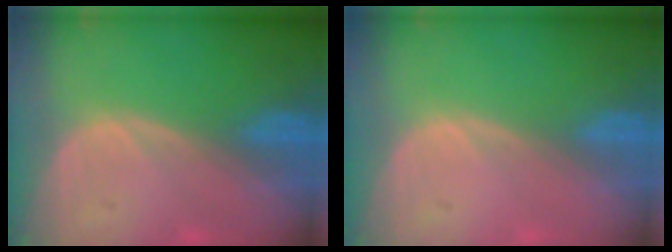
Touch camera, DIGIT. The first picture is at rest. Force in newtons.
{"total": 0.0}